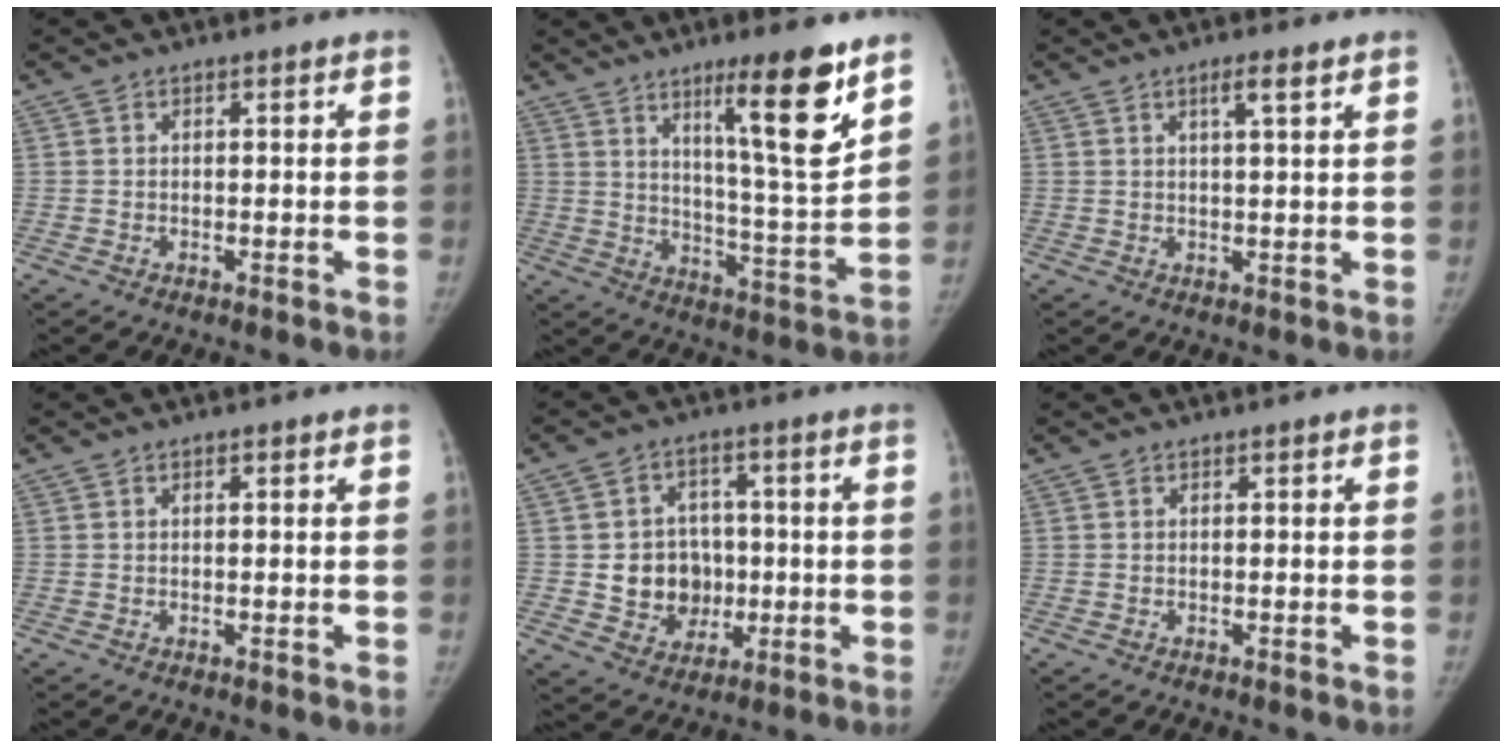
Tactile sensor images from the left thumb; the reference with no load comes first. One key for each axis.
{"total": 15.8, "fx": 9.3, "fy": 1.6, "fz": 12.6, "tx": -0.180, "ty": -0.067, "tz": 0.154}
{"total": 3.1, "fx": 1.7, "fy": 0.2, "fz": 2.6, "tx": -0.046, "ty": -0.008, "tz": 0.030}
{"total": 0.5, "fx": 0.2, "fy": 0.2, "fz": 0.5, "tx": -0.010, "ty": 0.001, "tz": 0.003}
{"total": 10.0, "fx": -0.6, "fy": 8.9, "fz": 4.5, "tx": -0.025, "ty": 0.007, "tz": -0.001}
{"total": 0.0}